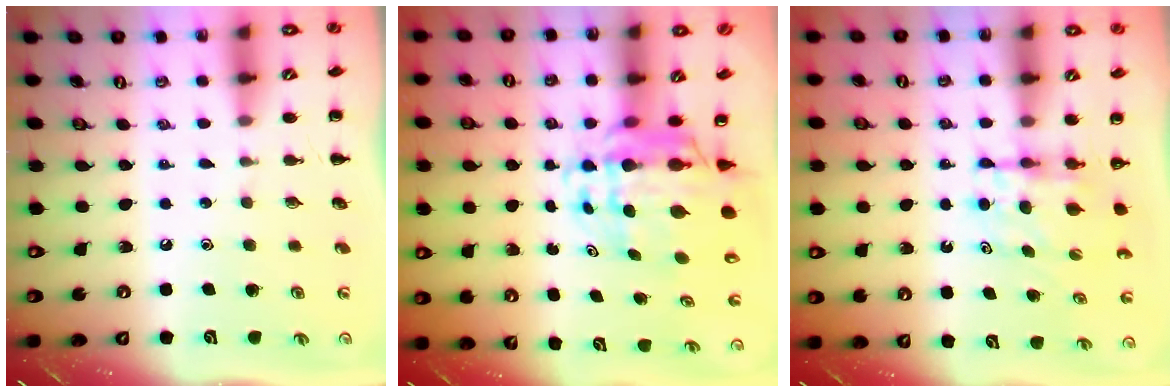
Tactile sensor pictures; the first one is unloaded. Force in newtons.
{"total": 9.2, "press": 8.8, "slide": 2.8}
{"total": 5.2, "press": 5.2, "slide": 0.3}